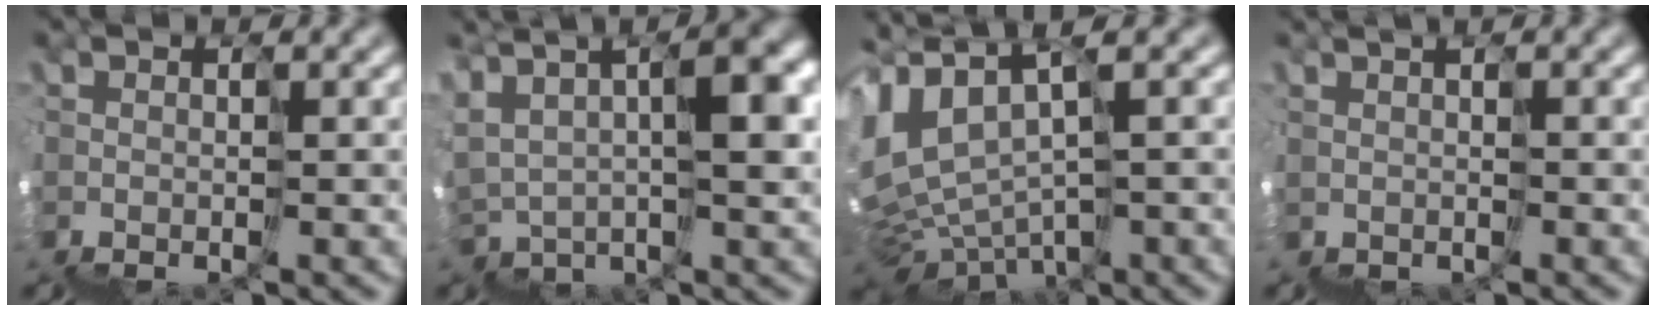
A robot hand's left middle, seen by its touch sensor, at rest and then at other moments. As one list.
[{"total": 6.1, "force": [4.7, 1.5, 3.6], "torque": [-0.088, 0.037, 0.080]}, {"total": 4.0, "force": [3.6, 1.4, 1.3], "torque": [-0.056, 0.027, 0.071]}, {"total": 1.0, "force": [0.1, 0.5, 0.8], "torque": [-0.006, 0.000, 0.000]}]